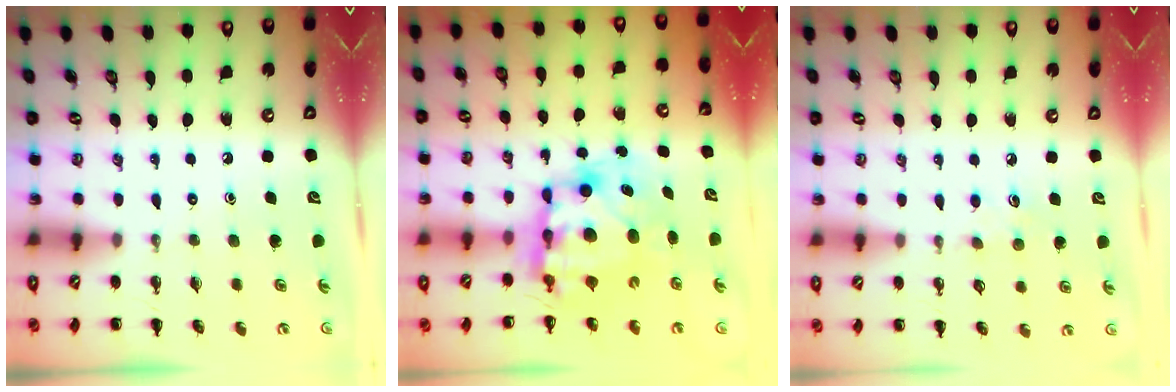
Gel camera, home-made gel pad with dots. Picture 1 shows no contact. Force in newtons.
{"total": 10.3, "press": 10.0, "slide": 2.3}
{"total": 4.9, "press": 4.8, "slide": 1.3}